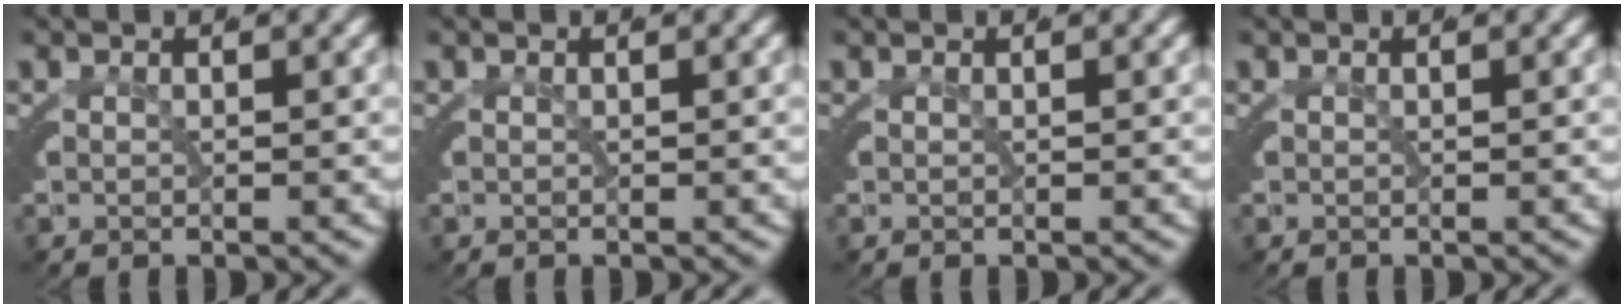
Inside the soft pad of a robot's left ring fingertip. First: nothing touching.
{"total": 0.0}
{"total": 0.0}
{"total": 0.0}